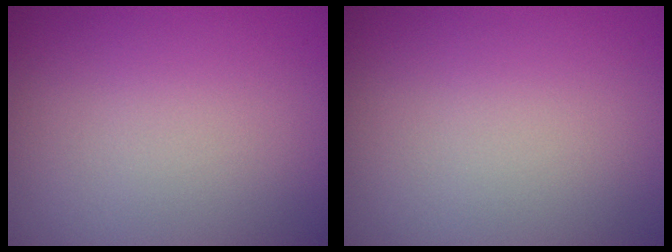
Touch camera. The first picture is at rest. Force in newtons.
{"total": 0.0}